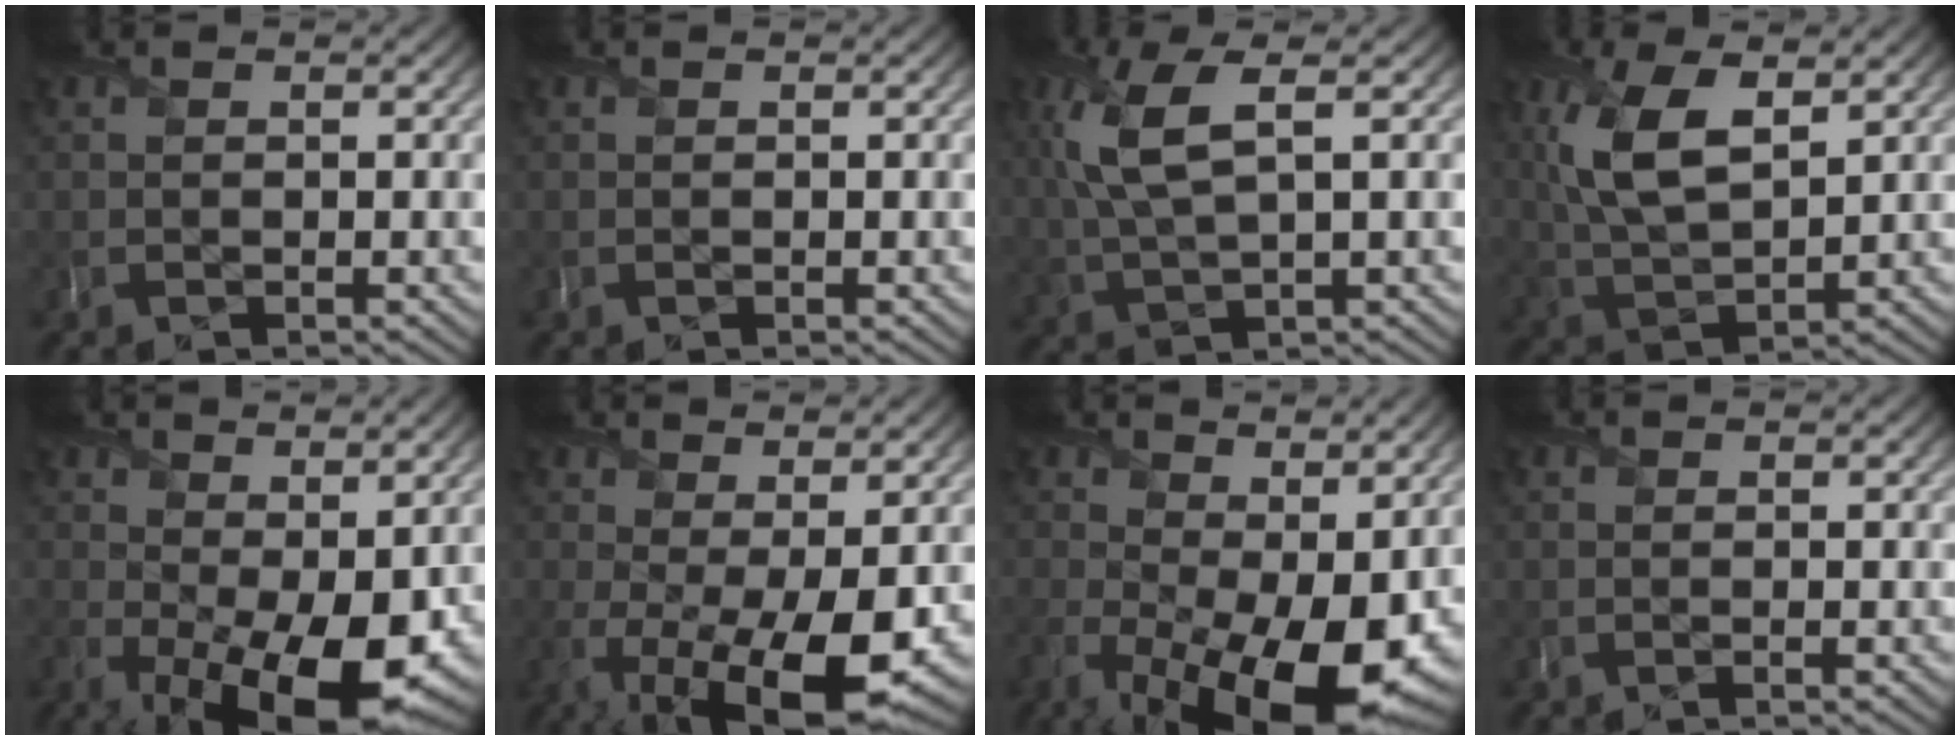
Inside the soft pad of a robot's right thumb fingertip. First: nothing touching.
{"total": 0.0}
{"total": 7.8, "force": [2.3, 2.5, 7.0], "torque": [-0.173, 0.012, 0.044]}
{"total": 9.6, "force": [3.4, 4.4, 7.8], "torque": [-0.186, 0.005, 0.064]}
{"total": 12.6, "force": [-2.7, 6.5, 10.5], "torque": [-0.189, -0.043, -0.018]}
{"total": 11.7, "force": [-2.7, 4.9, 10.3], "torque": [-0.187, -0.029, -0.021]}
{"total": 16.3, "force": [-4.1, 8.4, 13.4], "torque": [-0.244, -0.059, -0.030]}
{"total": 0.9, "force": [-0.3, 0.0, 0.9], "torque": [-0.021, -0.002, -0.007]}